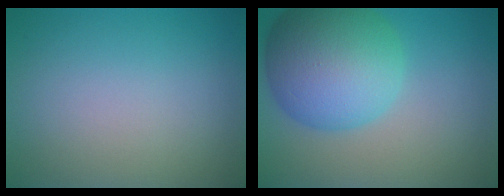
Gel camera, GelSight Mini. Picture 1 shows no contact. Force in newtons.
{"total": 10.5, "press": 10.4, "slide": 0.3}